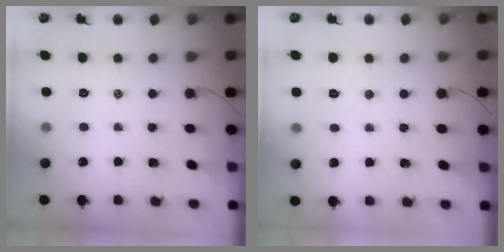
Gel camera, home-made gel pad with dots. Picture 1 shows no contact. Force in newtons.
{"total": 4.1, "press": 4.0, "slide": 0.9}